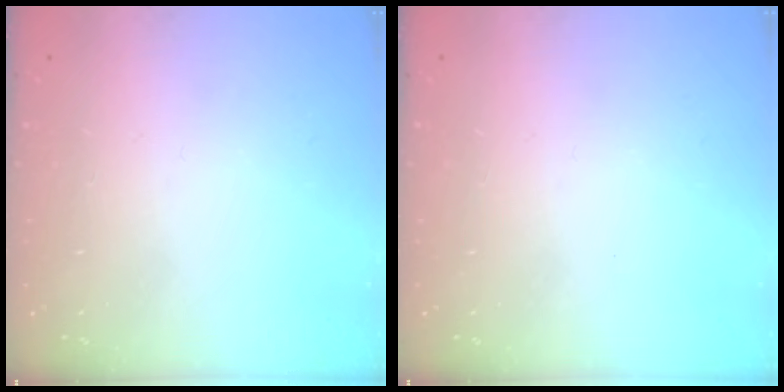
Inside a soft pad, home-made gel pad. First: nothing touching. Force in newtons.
{"total": 0.0}